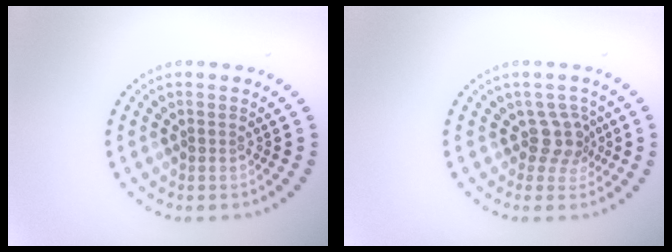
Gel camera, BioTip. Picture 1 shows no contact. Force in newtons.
{"total": 2.6, "press": 2.0, "slide": 1.7}